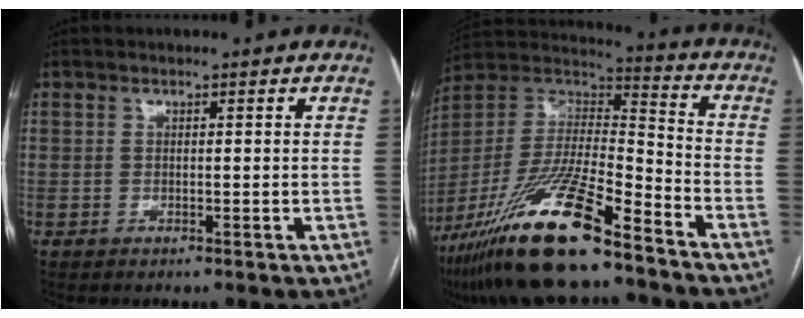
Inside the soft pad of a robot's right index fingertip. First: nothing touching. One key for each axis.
{"total": 22.1, "fx": -15.3, "fy": 3.2, "fz": 15.7, "tx": -0.326, "ty": -0.032, "tz": -0.281}